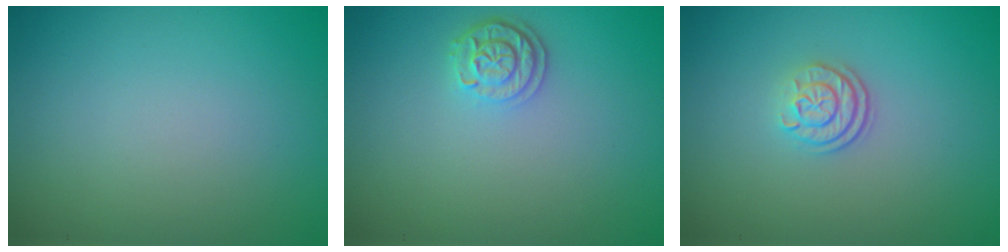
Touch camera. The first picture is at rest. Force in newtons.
{"total": 2.4, "press": 2.1, "slide": 1.2}
{"total": 2.5, "press": 1.8, "slide": 1.6}